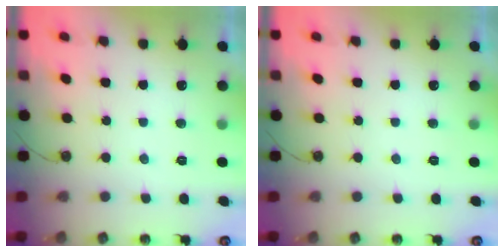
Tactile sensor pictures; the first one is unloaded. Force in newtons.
{"total": 0.0}